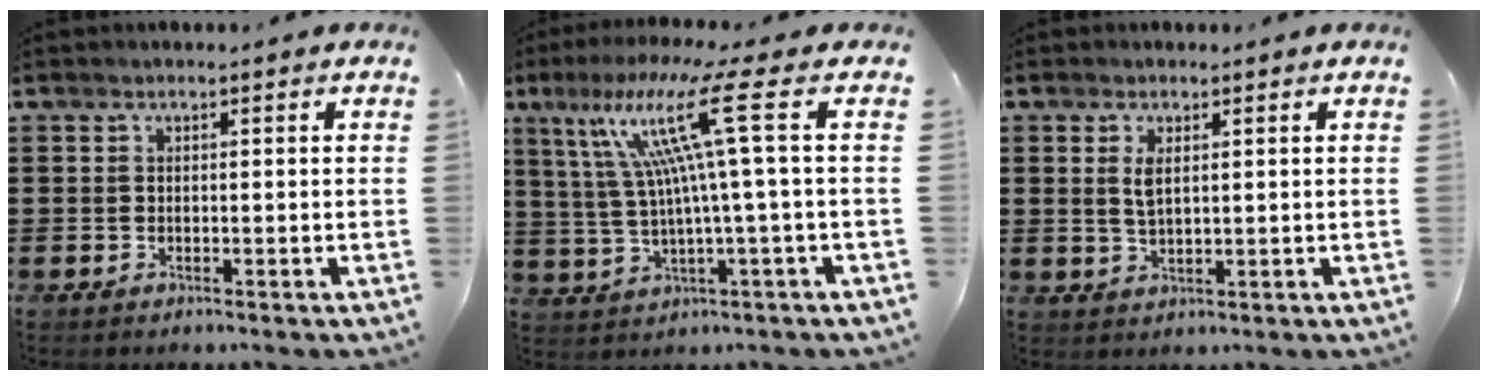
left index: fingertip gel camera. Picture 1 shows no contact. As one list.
[{"total": 13.5, "force": [4.2, -0.6, 12.8], "torque": [-0.272, -0.005, 0.049]}, {"total": 2.4, "force": [0.8, 1.0, 2.0], "torque": [-0.045, 0.005, 0.013]}]